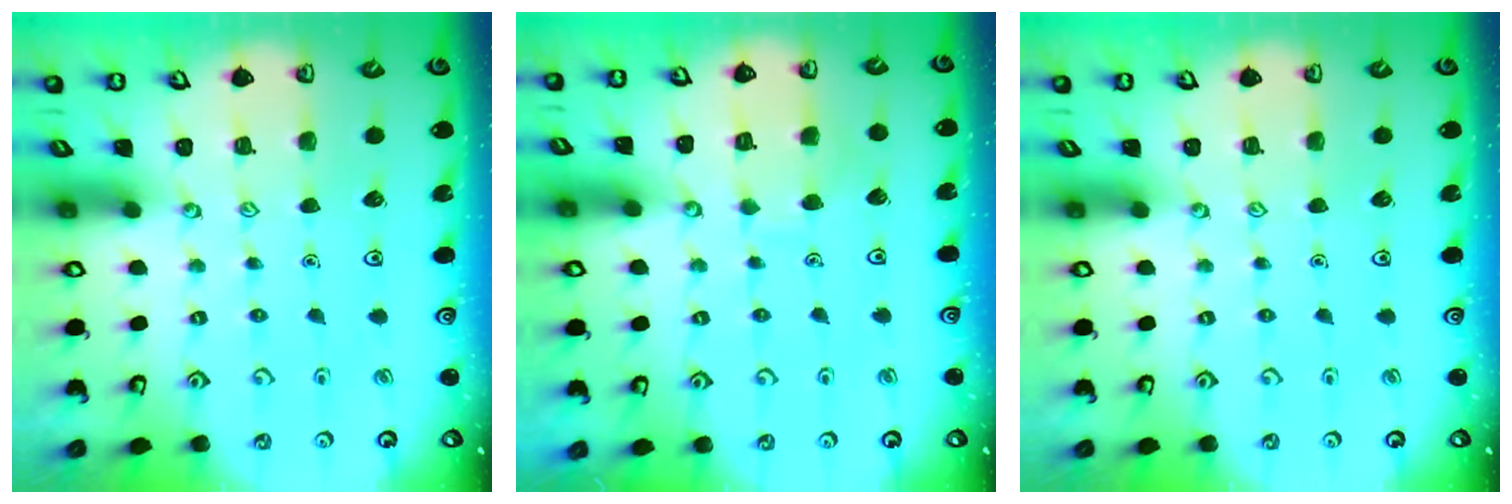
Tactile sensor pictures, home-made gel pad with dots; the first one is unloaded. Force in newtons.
{"total": 4.5, "press": 4.5, "slide": 0.6}
{"total": 0.0}